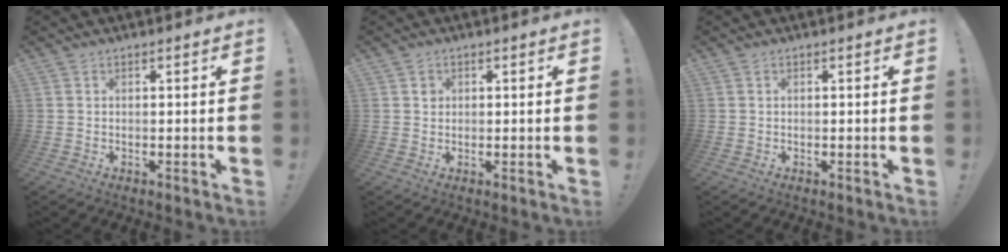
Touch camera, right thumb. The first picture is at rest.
{"total": 1.4, "force": [0.4, 1.3, 0.1], "torque": [0.008, -0.002, 0.004]}
{"total": 0.0}